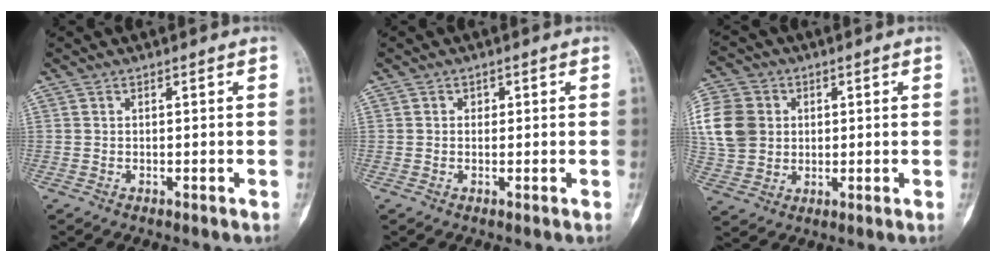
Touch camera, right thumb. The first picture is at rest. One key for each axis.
{"total": 0.9, "fx": 0.2, "fy": 0.8, "fz": 0.3, "tx": 0.003, "ty": 0.001, "tz": 0.001}
{"total": 15.9, "fx": 2.6, "fy": 13.5, "fz": 8.1, "tx": -0.181, "ty": 0.018, "tz": 0.054}